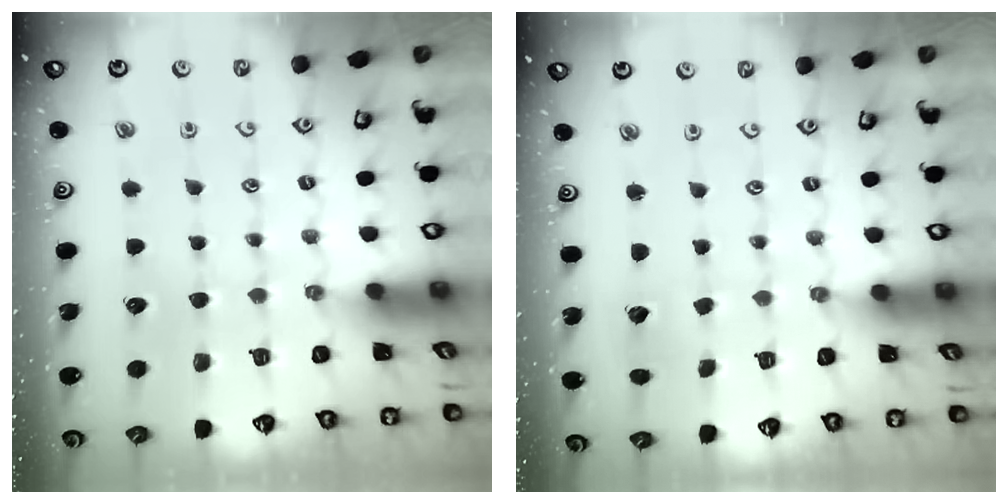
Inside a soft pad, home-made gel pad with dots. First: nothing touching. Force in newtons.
{"total": 3.6, "press": 3.6, "slide": 0.3}